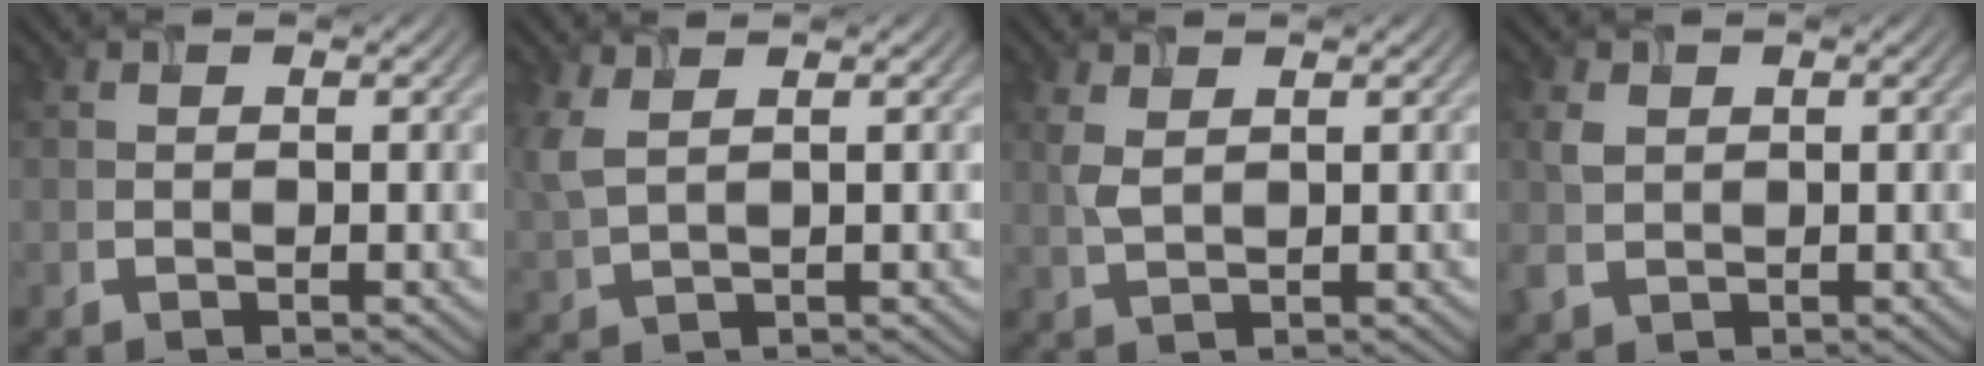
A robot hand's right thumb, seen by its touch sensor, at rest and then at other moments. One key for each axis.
{"total": 3.5, "fx": 1.6, "fy": 1.3, "fz": 2.9, "tx": -0.086, "ty": 0.006, "tz": 0.036}
{"total": 2.2, "fx": 1.0, "fy": 0.9, "fz": 1.7, "tx": -0.050, "ty": 0.004, "tz": 0.024}
{"total": 2.5, "fx": 0.4, "fy": 2.1, "fz": 1.3, "tx": -0.036, "ty": -0.001, "tz": 0.010}